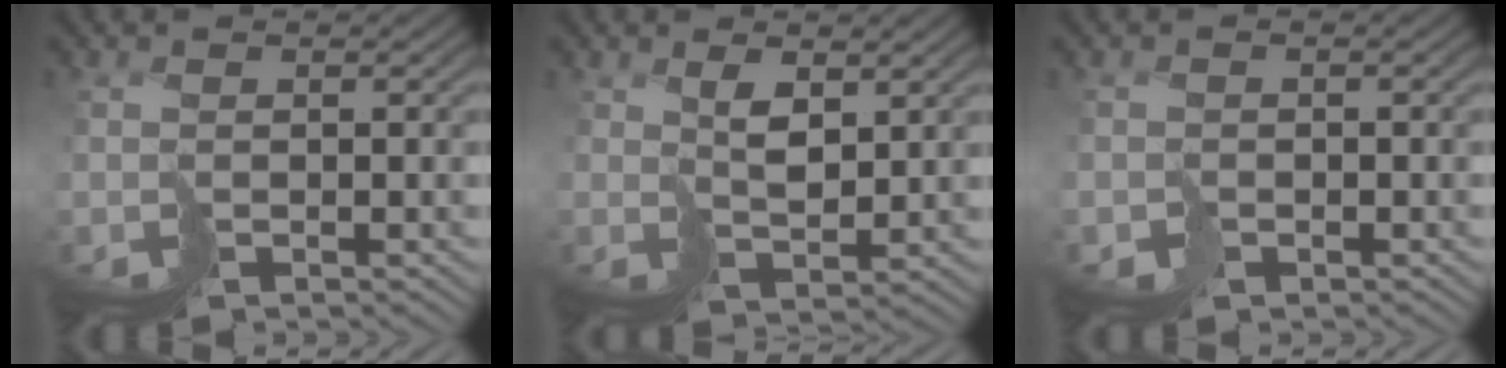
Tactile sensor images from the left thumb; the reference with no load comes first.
{"total": 3.0, "force": [2.7, 0.2, 1.2], "torque": [-0.023, 0.006, 0.059]}
{"total": 0.9, "force": [-0.5, 0.5, -0.5], "torque": [0.019, 0.000, -0.011]}